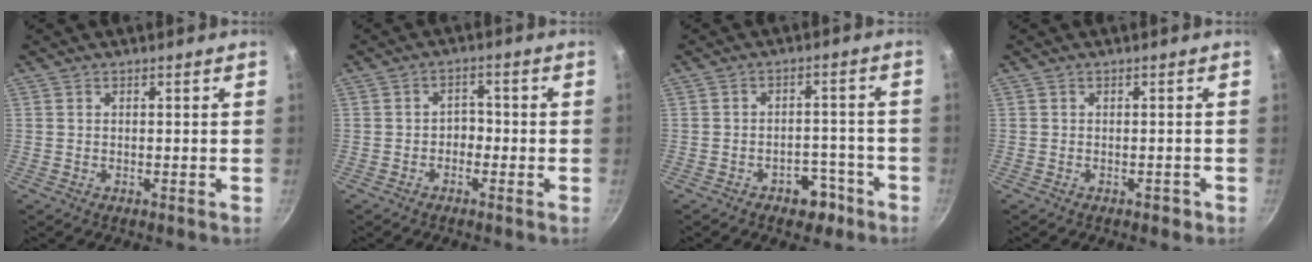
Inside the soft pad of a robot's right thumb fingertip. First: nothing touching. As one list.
[{"total": 2.9, "force": [-1.1, 2.3, 1.5], "torque": [0.000, 0.016, -0.027]}, {"total": 6.0, "force": [-3.8, 3.7, 2.8], "torque": [-0.016, 0.038, -0.054]}, {"total": 1.2, "force": [-0.8, 0.7, 0.5], "torque": [-0.003, 0.004, -0.013]}]